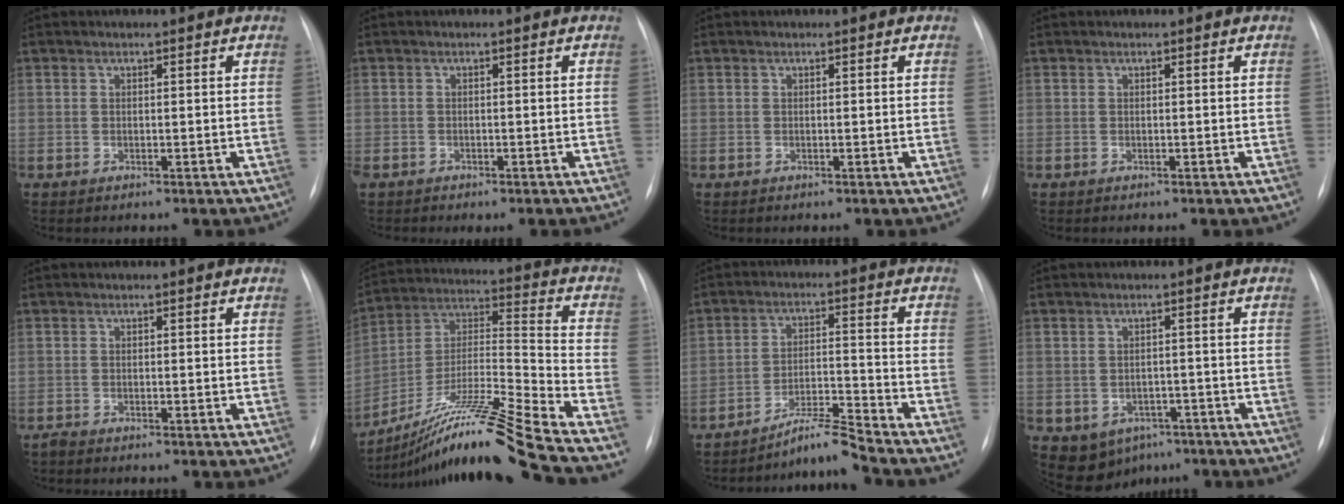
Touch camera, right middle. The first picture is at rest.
{"total": 3.2, "force": [-2.4, 1.6, 1.3], "torque": [-0.016, 0.001, -0.029]}
{"total": 0.0}
{"total": 0.0}
{"total": 0.6, "force": [-0.5, 0.0, 0.2], "torque": [-0.007, -0.002, -0.012]}
{"total": 20.7, "force": [-17.0, -2.9, 11.6], "torque": [-0.227, -0.006, -0.304]}
{"total": 6.2, "force": [-5.7, -1.8, 1.6], "torque": [-0.034, -0.008, -0.101]}
{"total": 7.0, "force": [-4.0, 5.4, 2.1], "torque": [-0.040, 0.011, -0.044]}